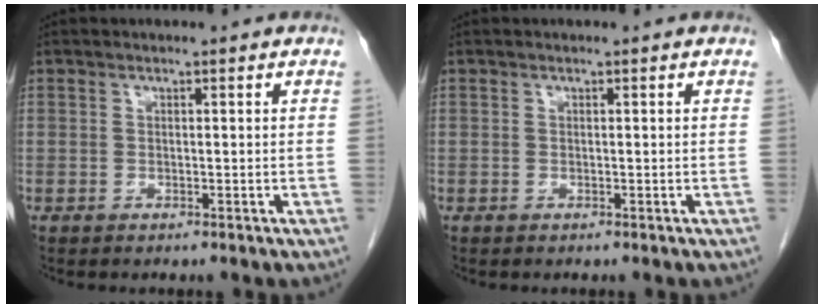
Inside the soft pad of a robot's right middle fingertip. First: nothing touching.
{"total": 0.0}